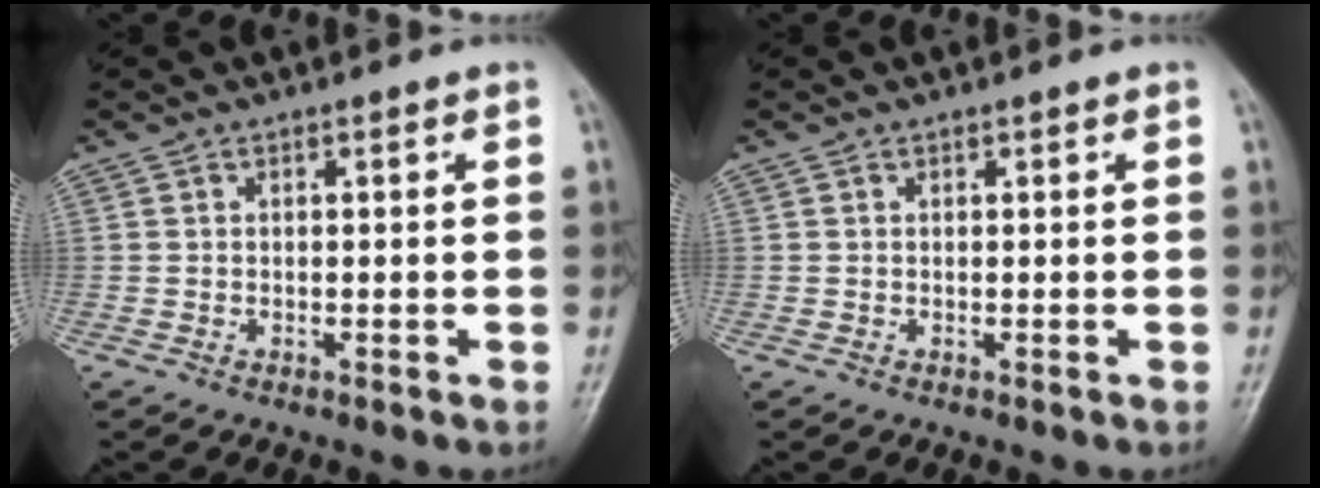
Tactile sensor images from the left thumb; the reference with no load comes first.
{"total": 0.0}